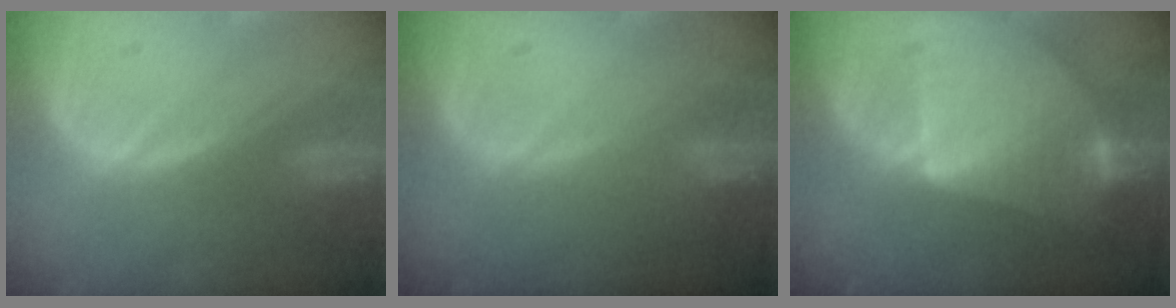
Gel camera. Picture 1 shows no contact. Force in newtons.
{"total": 0.0}
{"total": 9.1, "press": 9.1, "slide": 0.4}